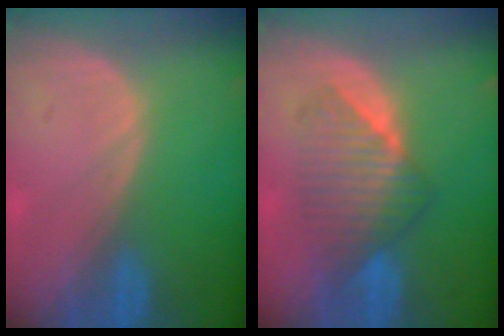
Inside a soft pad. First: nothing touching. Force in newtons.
{"total": 6.9, "press": 6.9, "slide": 0.5}